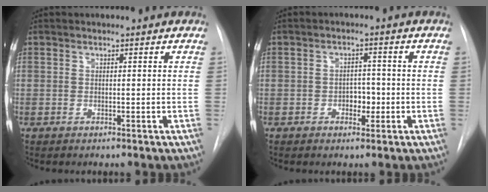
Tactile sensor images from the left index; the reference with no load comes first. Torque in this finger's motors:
{"motor_torque": [0.05, 0.02, 0.02, 0.01]}